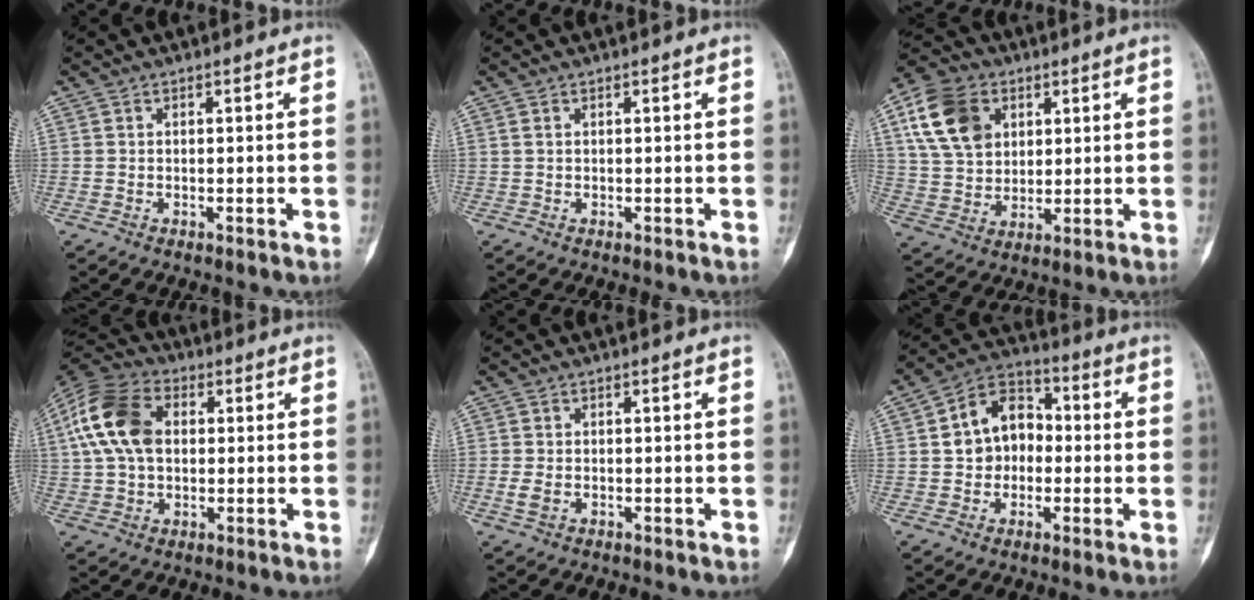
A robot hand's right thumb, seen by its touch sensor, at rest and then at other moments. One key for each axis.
{"total": 0.0}
{"total": 13.8, "fx": 5.1, "fy": 10.4, "fz": 7.6, "tx": -0.123, "ty": -0.003, "tz": 0.093}
{"total": 14.3, "fx": 2.5, "fy": 9.6, "fz": 10.3, "tx": -0.198, "ty": 0.021, "tz": 0.037}
{"total": 2.3, "fx": -0.5, "fy": 1.6, "fz": 1.6, "tx": -0.038, "ty": 0.000, "tz": -0.012}
{"total": 10.9, "fx": 0.3, "fy": 8.6, "fz": 6.8, "tx": -0.074, "ty": 0.033, "tz": -0.006}